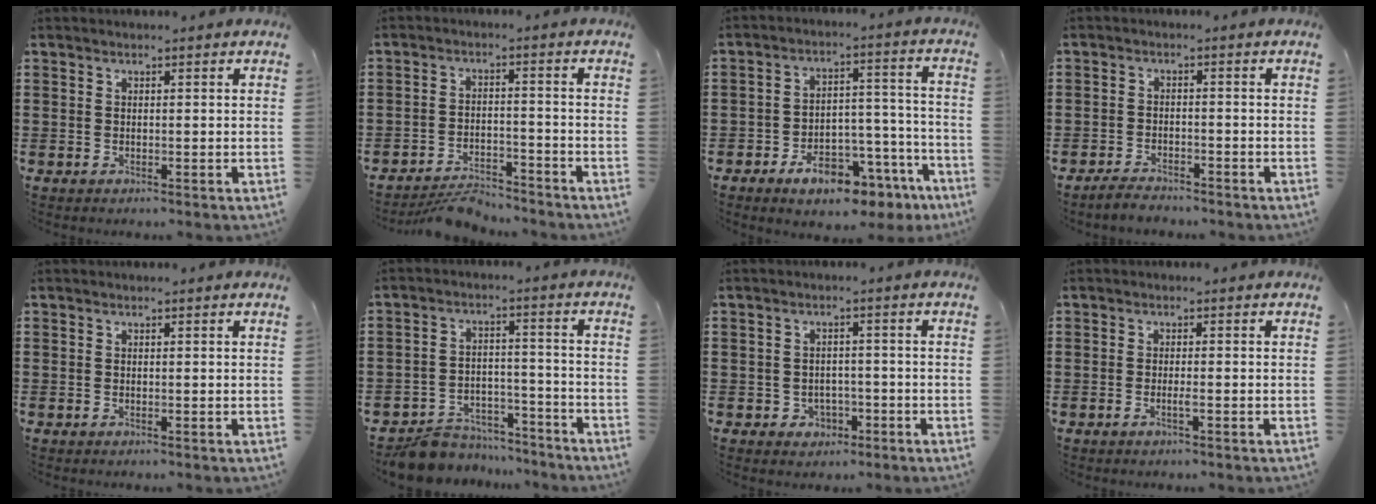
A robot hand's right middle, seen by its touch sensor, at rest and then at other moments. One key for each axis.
{"total": 4.8, "fx": -4.7, "fy": 0.7, "fz": 0.8, "tx": -0.014, "ty": 0.010, "tz": -0.095}
{"total": 9.1, "fx": -6.9, "fy": 3.6, "fz": 4.8, "tx": -0.074, "ty": 0.033, "tz": -0.123}
{"total": 2.7, "fx": -2.7, "fy": 0.5, "fz": 0.1, "tx": -0.008, "ty": 0.004, "tz": -0.057}
{"total": 0.0}
{"total": 7.2, "fx": -6.9, "fy": 1.7, "fz": 0.8, "tx": -0.011, "ty": 0.024, "tz": -0.134}
{"total": 2.2, "fx": -1.3, "fy": 1.8, "fz": 0.5, "tx": -0.017, "ty": 0.003, "tz": -0.031}
{"total": 1.3, "fx": -0.6, "fy": 0.0, "fz": 1.1, "tx": -0.022, "ty": -0.001, "tz": -0.011}